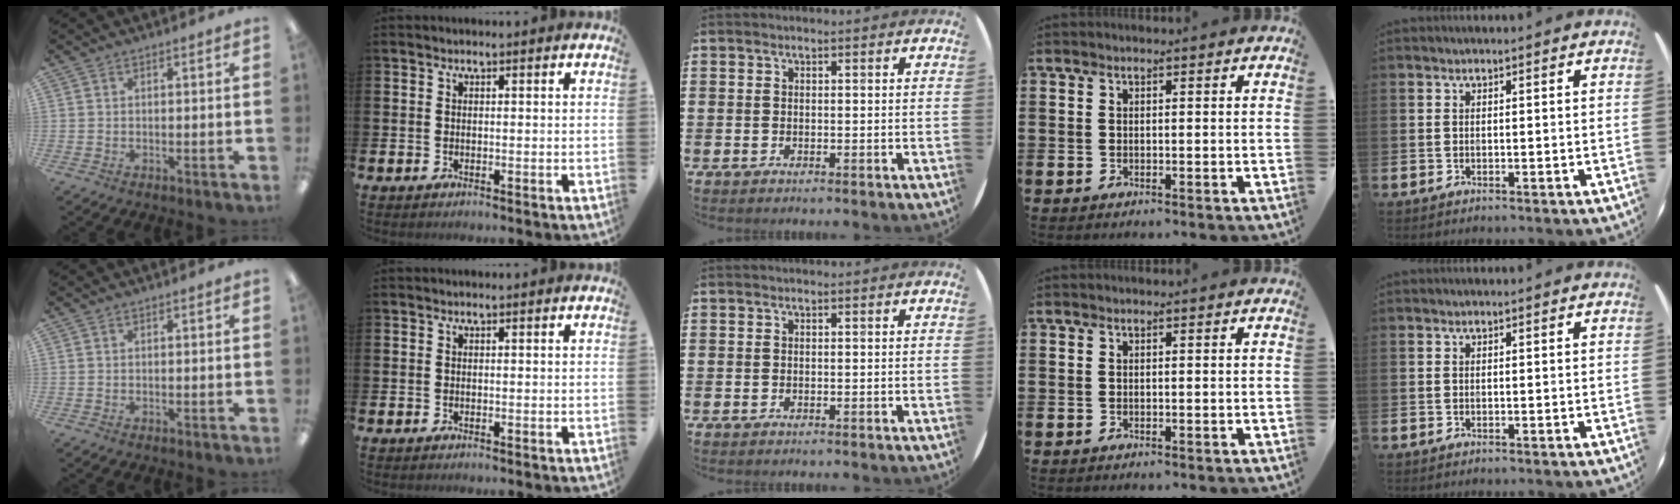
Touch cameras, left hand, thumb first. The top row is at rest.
{}